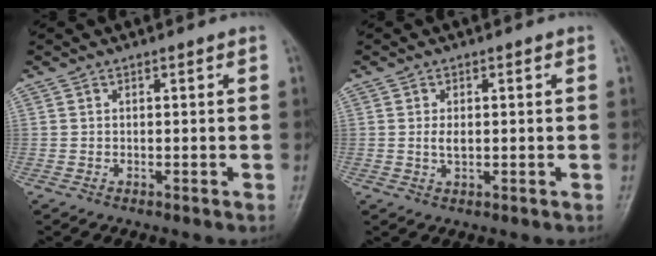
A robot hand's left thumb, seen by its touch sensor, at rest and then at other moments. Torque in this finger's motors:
{"motor_torque": [-0.04, 0.17, 0.20, 0.19, 0.01]}